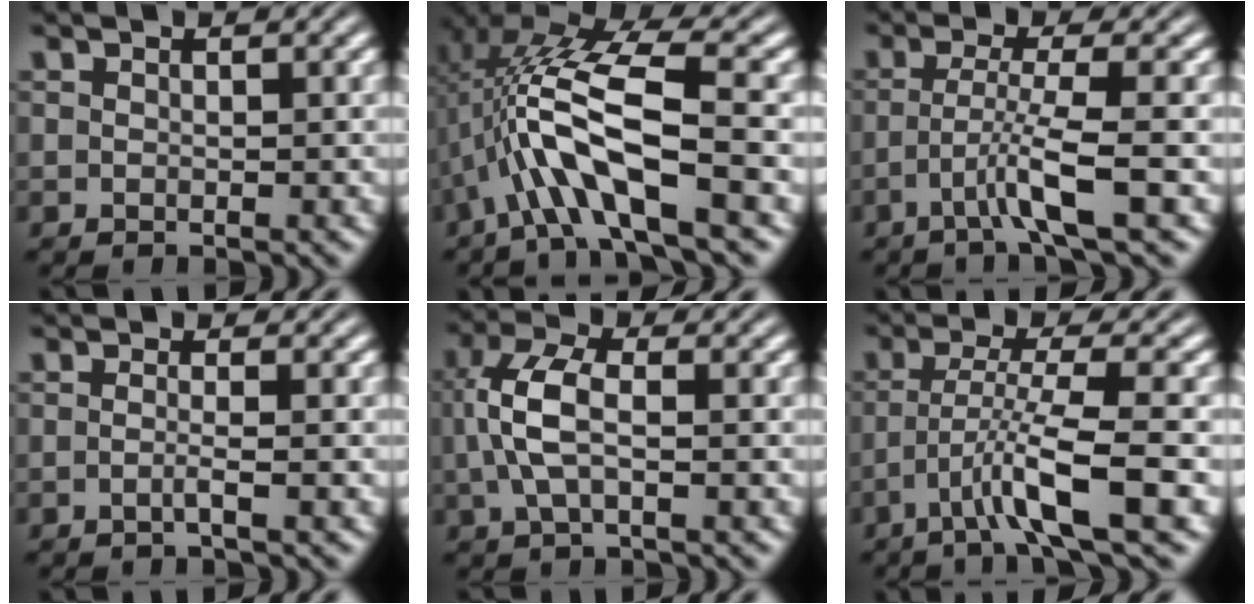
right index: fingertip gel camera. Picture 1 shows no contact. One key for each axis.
{"total": 7.7, "fx": 0.4, "fy": 2.6, "fz": 7.3, "tx": -0.152, "ty": -0.009, "tz": 0.016}
{"total": 3.7, "fx": -1.6, "fy": -1.1, "fz": 3.1, "tx": -0.054, "ty": -0.011, "tz": -0.021}
{"total": 1.5, "fx": -0.9, "fy": -0.8, "fz": 0.8, "tx": -0.016, "ty": -0.008, "tz": -0.014}
{"total": 4.0, "fx": 0.1, "fy": 1.1, "fz": 3.9, "tx": -0.090, "ty": -0.004, "tz": 0.010}
{"total": 4.9, "fx": -1.9, "fy": -0.3, "fz": 4.5, "tx": -0.081, "ty": -0.012, "tz": -0.024}